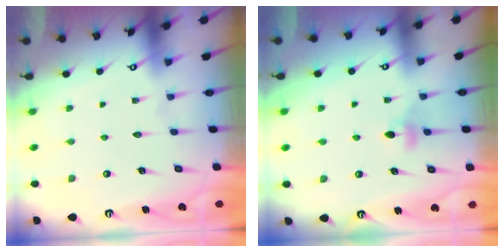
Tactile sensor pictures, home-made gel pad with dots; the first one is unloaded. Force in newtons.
{"total": 4.0, "press": 4.0, "slide": 0.5}